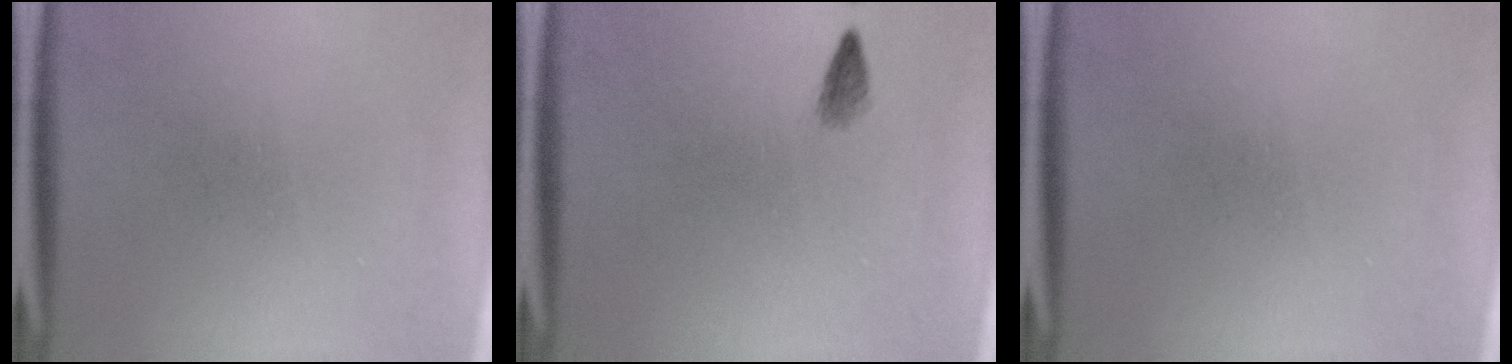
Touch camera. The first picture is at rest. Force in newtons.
{"total": 1.0}
{"total": 0.0}